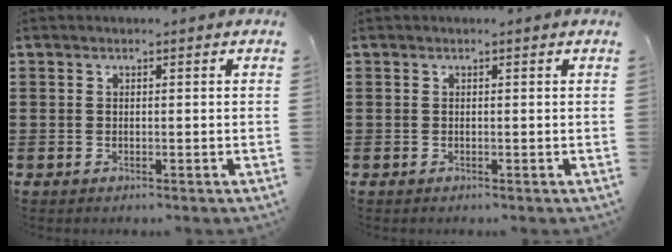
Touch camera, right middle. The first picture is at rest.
{"total": 0.0}